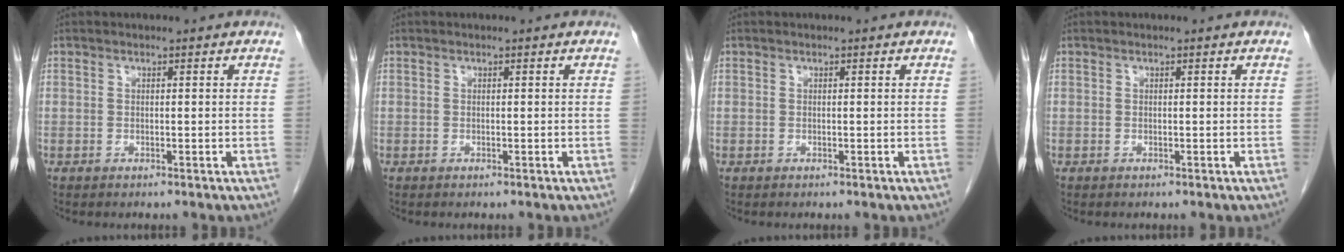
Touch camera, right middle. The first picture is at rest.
{"total": 0.0}
{"total": 0.0}
{"total": 0.0}